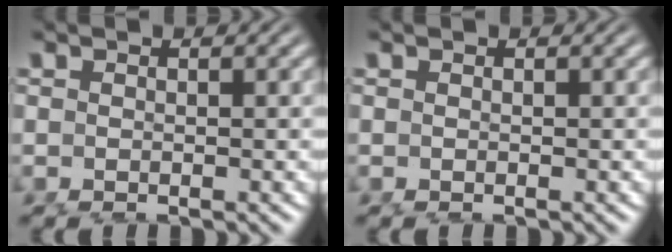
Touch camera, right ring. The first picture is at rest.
{"total": 0.0}